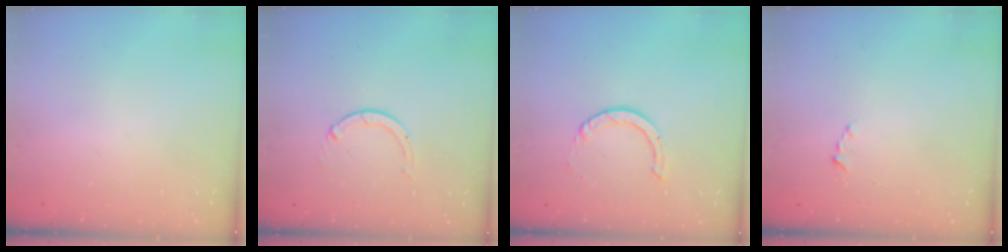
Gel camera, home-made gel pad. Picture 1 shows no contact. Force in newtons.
{"total": 0.0}
{"total": 2.2, "press": 2.2, "slide": 0.2}
{"total": 1.9, "press": 1.9, "slide": 0.2}